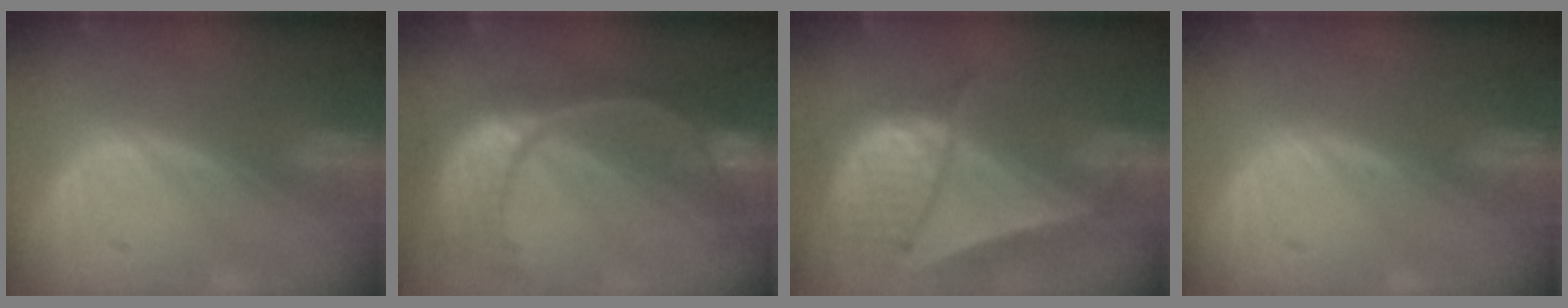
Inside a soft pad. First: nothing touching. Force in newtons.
{"total": 11.2, "press": 9.3, "slide": 6.1}
{"total": 9.2, "press": 8.0, "slide": 4.6}
{"total": 0.0}